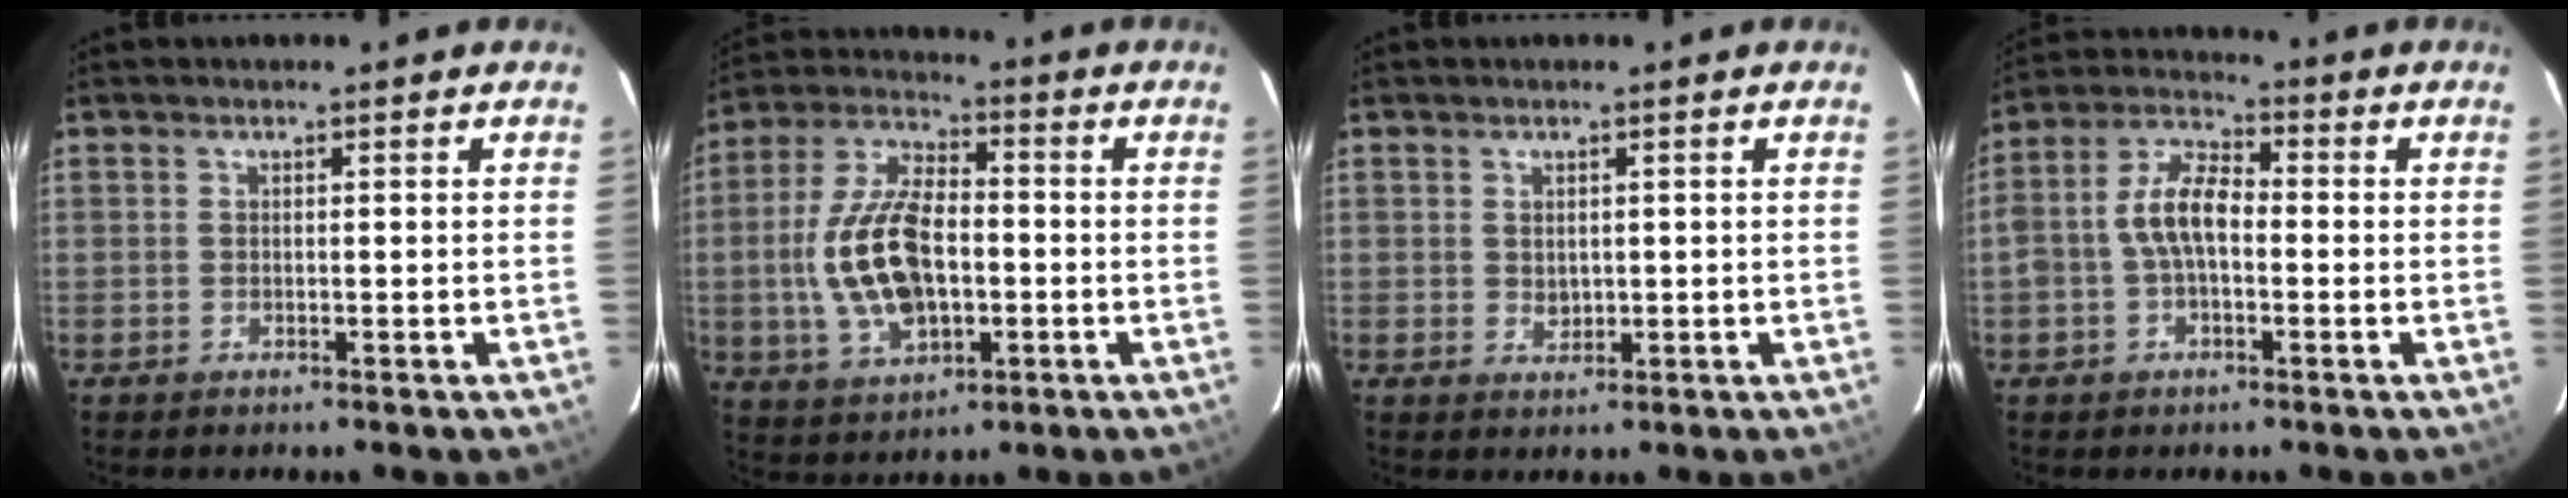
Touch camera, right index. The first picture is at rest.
{"total": 16.2, "force": [-2.0, 8.7, 13.5], "torque": [-0.282, 0.007, -0.029]}
{"total": 2.0, "force": [0.3, 1.6, 1.1], "torque": [-0.015, 0.001, 0.008]}
{"total": 8.3, "force": [-1.1, 4.6, 6.8], "torque": [-0.143, 0.023, -0.023]}